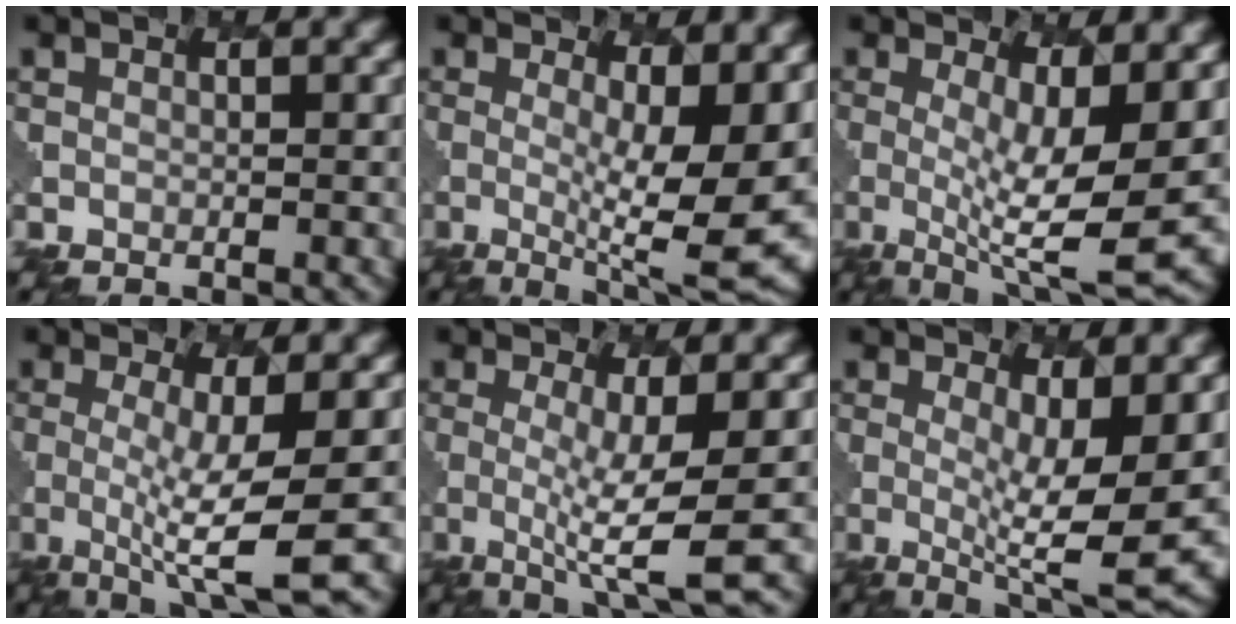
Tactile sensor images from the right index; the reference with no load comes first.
{"total": 10.9, "force": [0.4, 3.1, 10.5], "torque": [-0.139, -0.020, 0.009]}
{"total": 8.7, "force": [-0.2, 2.3, 8.4], "torque": [-0.136, -0.013, -0.003]}
{"total": 6.0, "force": [-0.5, 1.0, 5.9], "torque": [-0.107, -0.013, -0.012]}
{"total": 5.8, "force": [-0.3, 1.0, 5.7], "torque": [-0.104, -0.014, -0.006]}
{"total": 8.7, "force": [0.4, 2.3, 8.3], "torque": [-0.132, -0.016, 0.010]}